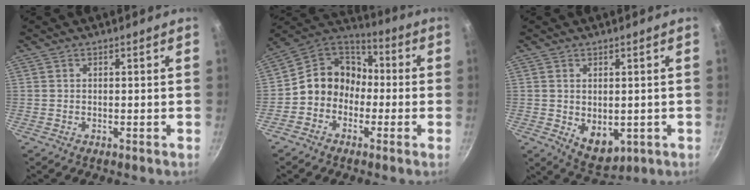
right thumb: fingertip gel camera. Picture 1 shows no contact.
{"total": 11.4, "force": [-2.0, 9.9, 5.3], "torque": [-0.048, 0.048, -0.060]}
{"total": 6.9, "force": [-0.5, 4.6, 5.1], "torque": [-0.063, -0.014, 0.009]}